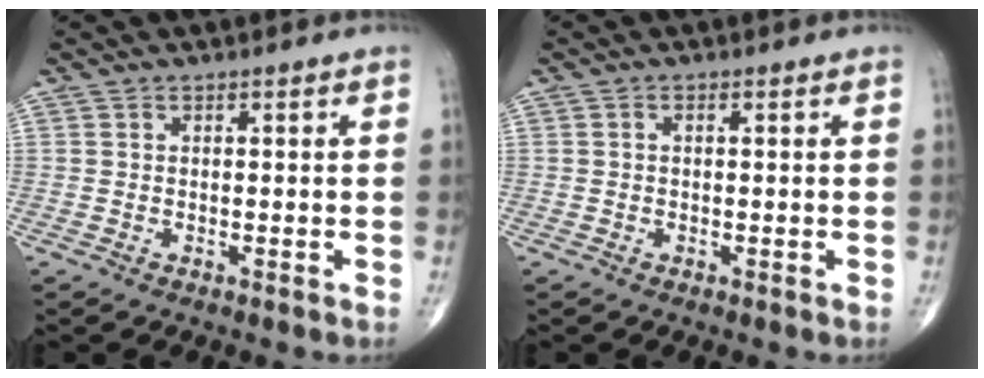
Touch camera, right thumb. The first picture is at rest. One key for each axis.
{"total": 0.7, "fx": 0.1, "fy": 0.3, "fz": 0.6, "tx": -0.012, "ty": 0.002, "tz": 0.001}